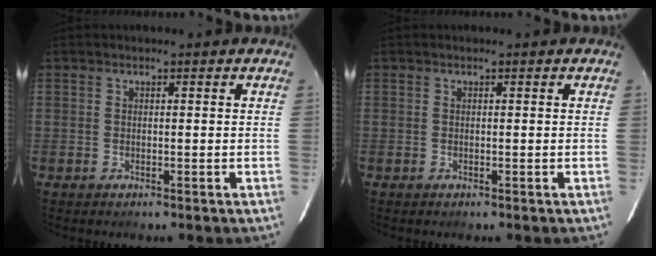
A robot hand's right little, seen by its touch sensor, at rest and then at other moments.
{"total": 0.0}